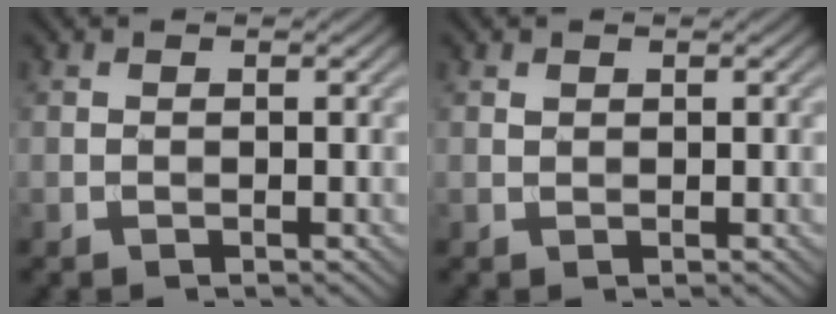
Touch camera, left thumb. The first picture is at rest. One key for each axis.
{"total": 0.6, "fx": 0.5, "fy": 0.3, "fz": 0.1, "tx": -0.005, "ty": 0.001, "tz": 0.011}